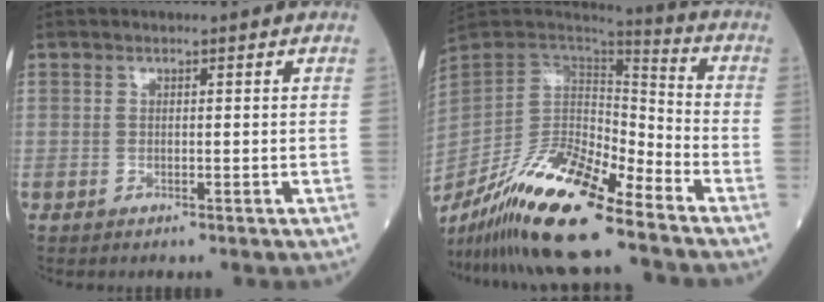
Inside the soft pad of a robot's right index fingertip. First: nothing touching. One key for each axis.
{"total": 17.7, "fx": -13.2, "fy": 3.0, "fz": 11.4, "tx": -0.226, "ty": -0.008, "tz": -0.248}